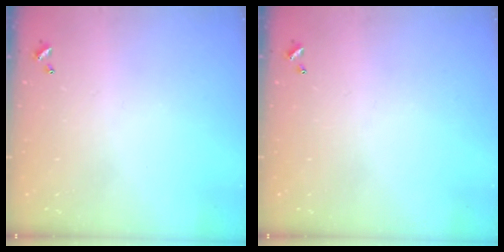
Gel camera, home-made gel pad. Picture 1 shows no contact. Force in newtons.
{"total": 0.0}